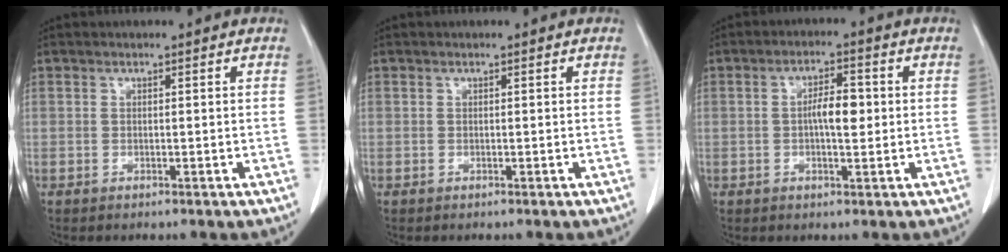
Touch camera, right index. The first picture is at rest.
{"total": 0.0}
{"total": 4.5, "force": [-0.1, 1.4, 4.3], "torque": [-0.079, 0.008, -0.003]}